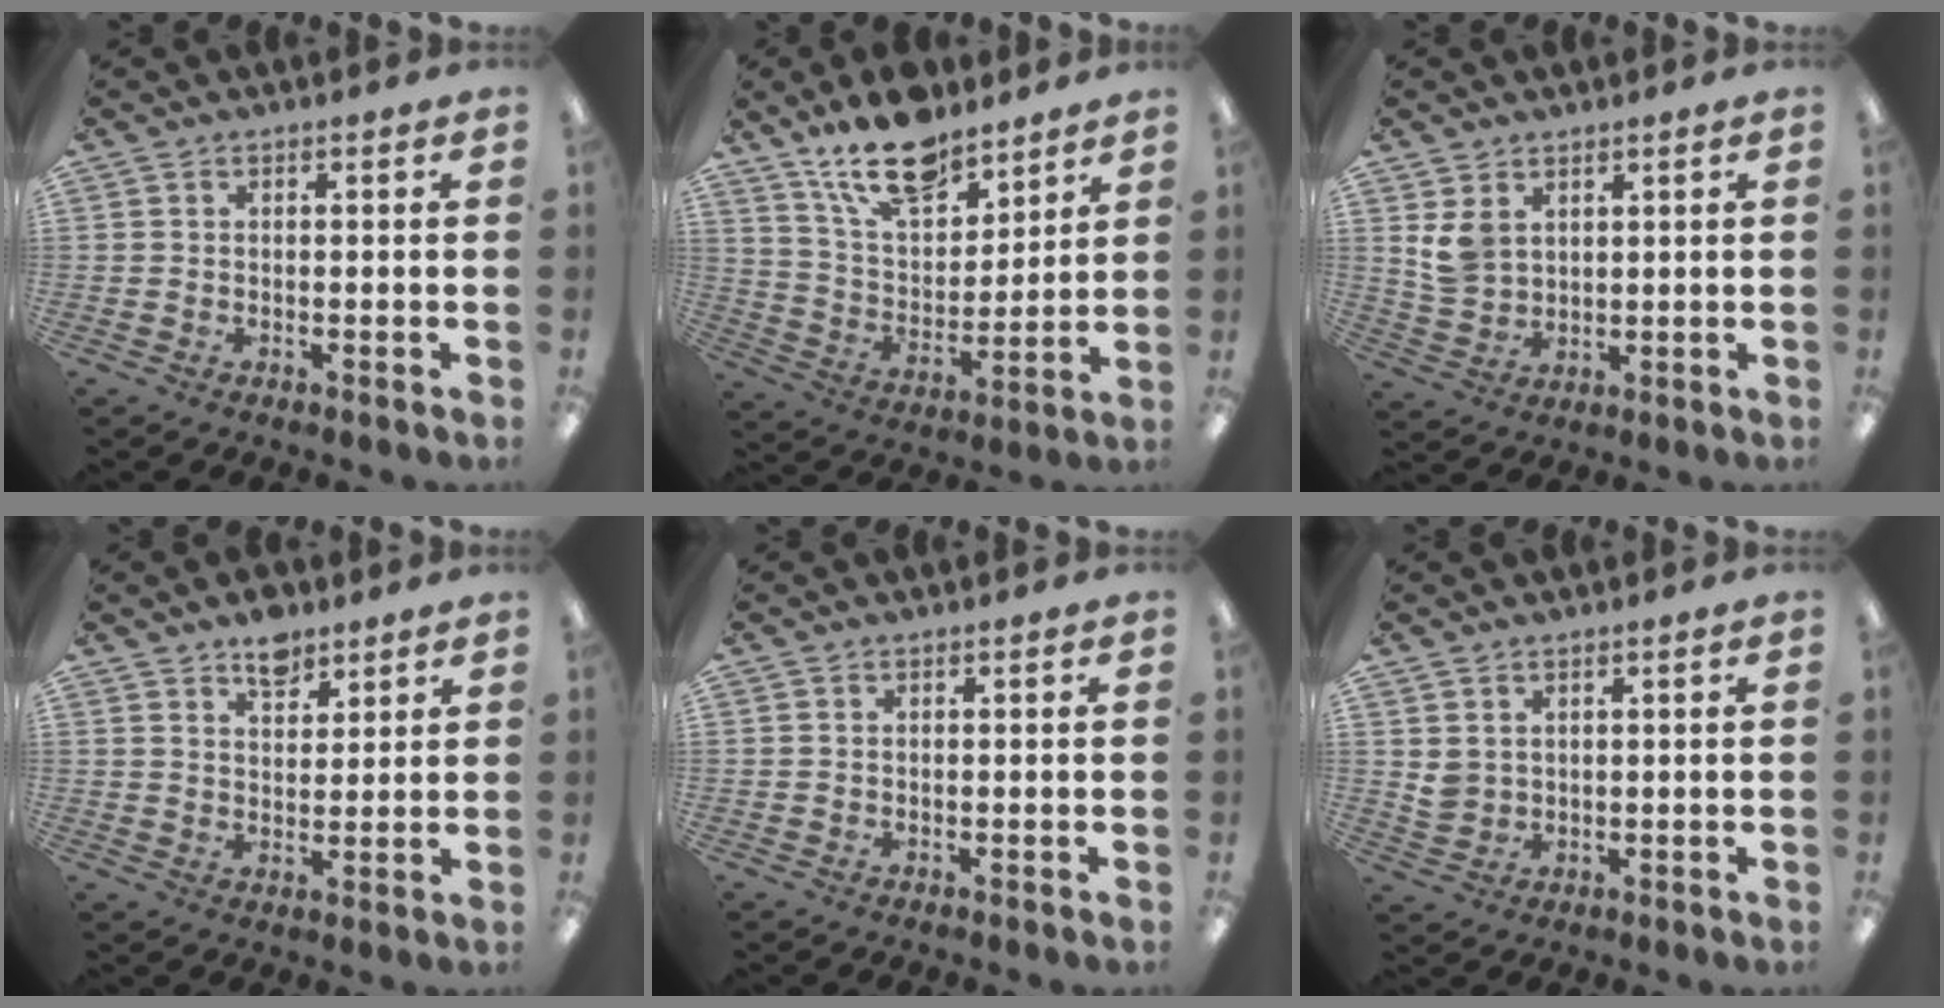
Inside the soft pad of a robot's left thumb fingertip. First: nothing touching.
{"total": 16.1, "force": [12.3, 7.0, 7.5], "torque": [-0.129, -0.069, 0.221]}
{"total": 5.6, "force": [3.1, 4.0, 2.3], "torque": [-0.046, -0.003, 0.061]}
{"total": 6.2, "force": [4.9, 3.1, 2.2], "torque": [-0.016, -0.031, 0.084]}
{"total": 0.0}
{"total": 3.2, "force": [1.9, 2.5, 0.8], "torque": [-0.014, -0.007, 0.036]}